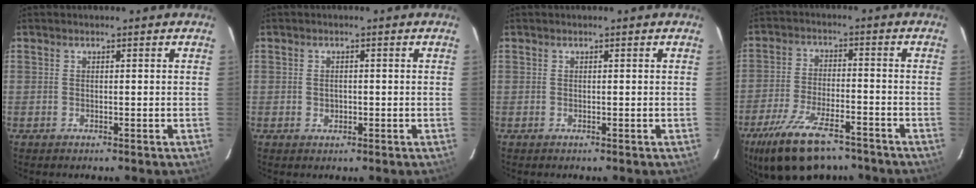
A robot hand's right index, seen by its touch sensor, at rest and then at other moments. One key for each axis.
{"total": 1.5, "fx": -0.2, "fy": 1.3, "fz": 0.8, "tx": -0.012, "ty": 0.003, "tz": -0.003}
{"total": 0.0}
{"total": 16.4, "fx": -11.8, "fy": 6.2, "fz": 9.5, "tx": -0.202, "ty": -0.029, "tz": -0.198}